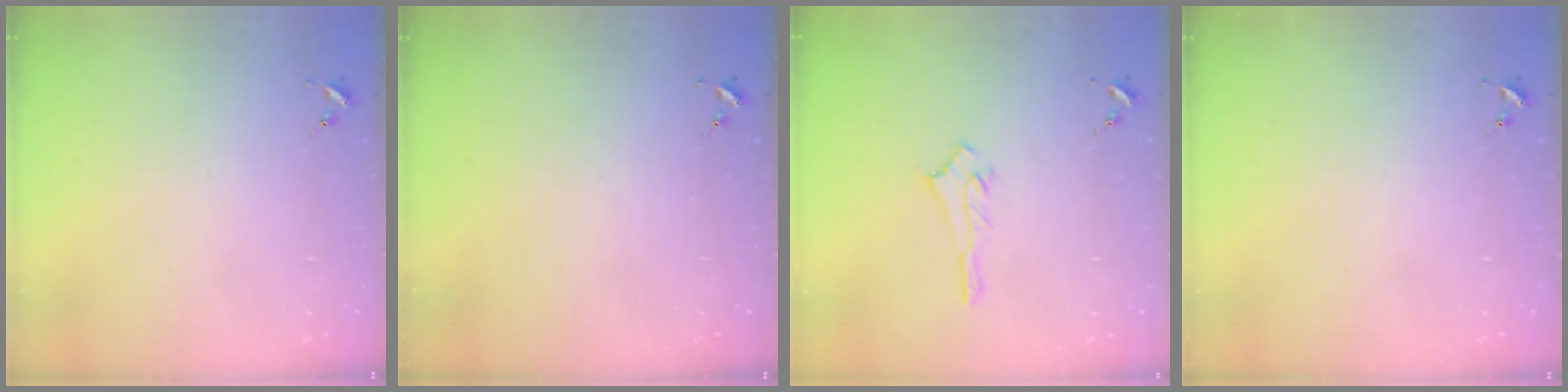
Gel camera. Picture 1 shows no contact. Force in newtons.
{"total": 0.0}
{"total": 2.9, "press": 2.8, "slide": 0.4}
{"total": 0.0}